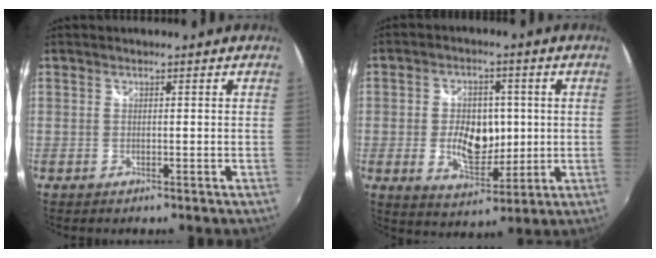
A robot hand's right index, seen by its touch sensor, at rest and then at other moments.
{"total": 9.9, "force": [-0.5, 6.2, 7.7], "torque": [-0.144, -0.001, -0.003]}